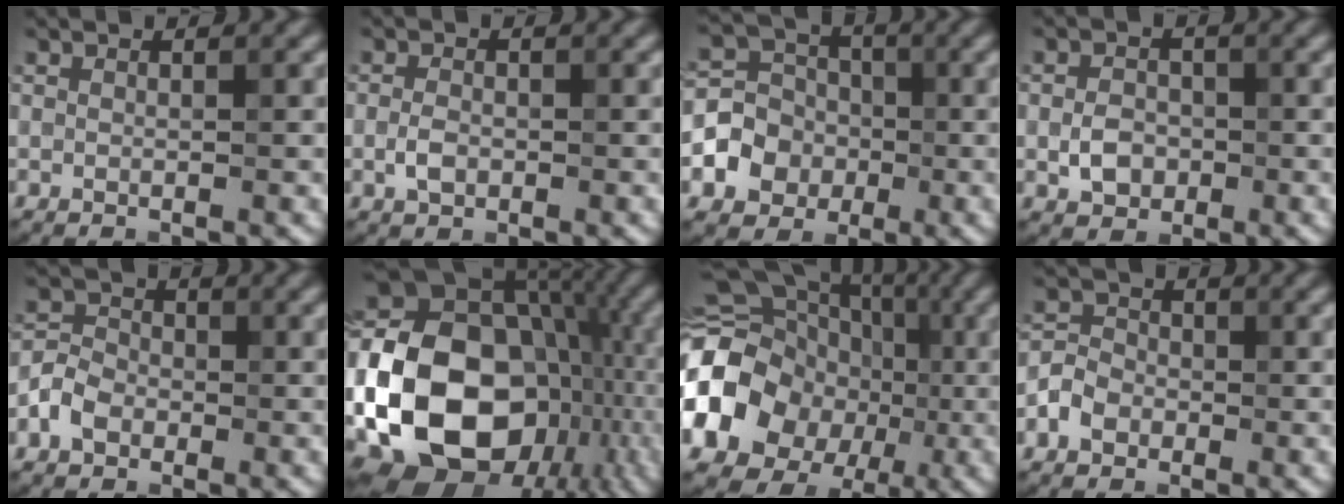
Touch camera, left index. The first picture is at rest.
{"total": 1.8, "force": [-0.4, 1.2, 1.3], "torque": [-0.026, 0.001, -0.011]}
{"total": 4.7, "force": [-1.4, 4.2, 1.5], "torque": [-0.022, 0.007, -0.035]}
{"total": 2.7, "force": [-0.7, 2.1, 1.5], "torque": [-0.025, -0.001, -0.017]}
{"total": 3.2, "force": [-1.3, 2.5, 1.5], "torque": [-0.030, 0.005, -0.033]}
{"total": 21.2, "force": [-3.8, 16.5, 12.9], "torque": [-0.234, -0.009, -0.067]}
{"total": 14.5, "force": [-2.4, 12.3, 7.2], "torque": [-0.124, -0.014, -0.060]}
{"total": 2.9, "force": [-1.2, 2.4, 1.2], "torque": [-0.020, 0.004, -0.028]}